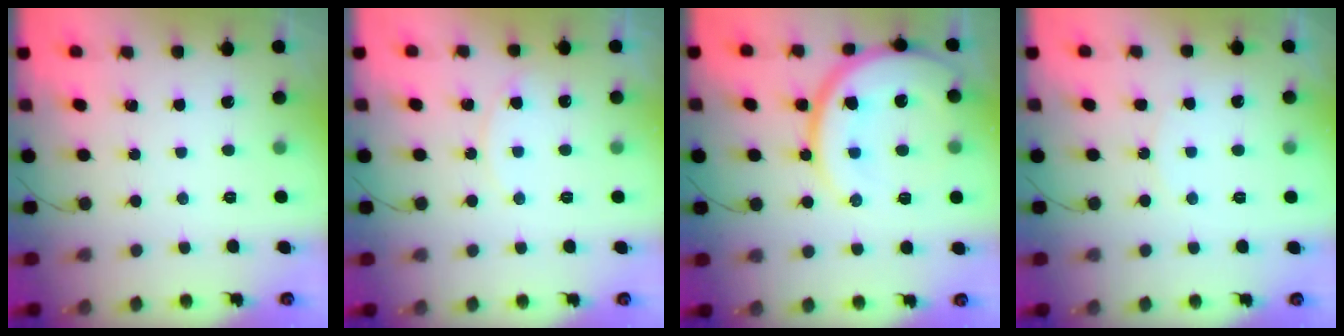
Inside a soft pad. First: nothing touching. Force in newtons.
{"total": 5.7, "press": 5.6, "slide": 0.6}
{"total": 18.1, "press": 18.0, "slide": 2.3}
{"total": 5.7, "press": 5.7, "slide": 0.7}